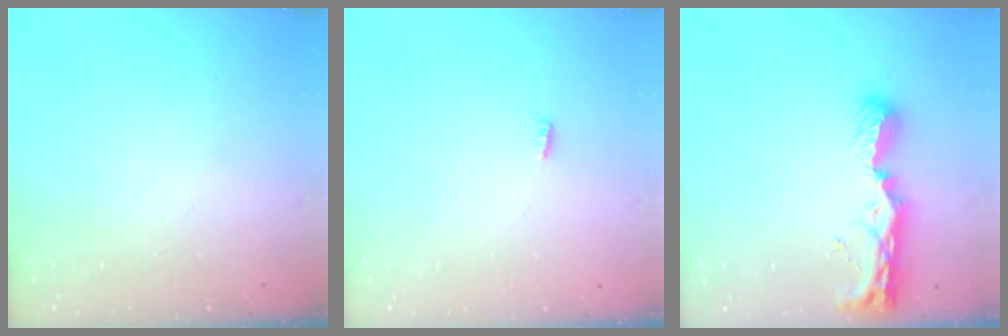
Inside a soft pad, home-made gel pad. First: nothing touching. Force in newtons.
{"total": 3.0, "press": 2.9, "slide": 0.8}
{"total": 8.6, "press": 8.5, "slide": 1.0}